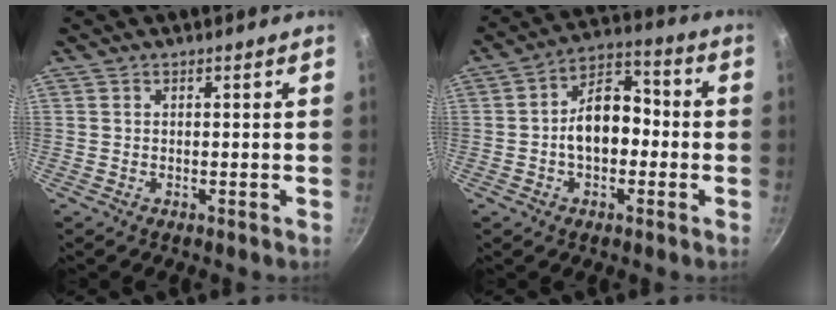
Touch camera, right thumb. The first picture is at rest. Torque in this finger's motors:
{"motor_torque": [0.17, 0.21, 0.02, 0.09, 0.06]}